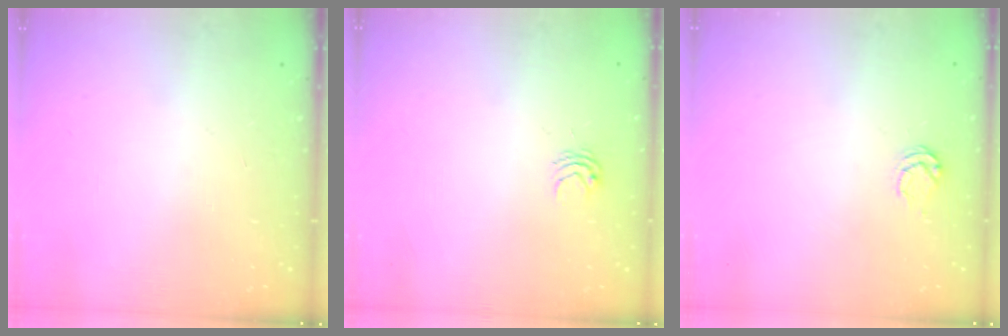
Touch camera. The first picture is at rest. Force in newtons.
{"total": 2.9, "press": 2.9, "slide": 0.2}
{"total": 4.3, "press": 4.2, "slide": 0.6}